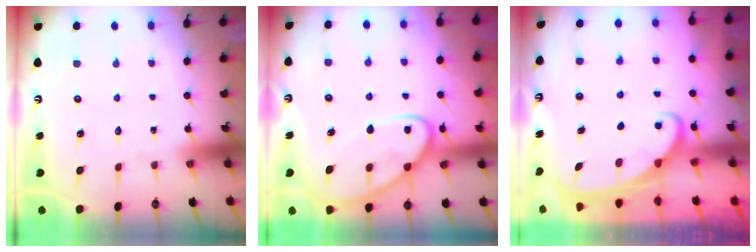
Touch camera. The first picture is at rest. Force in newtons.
{"total": 12.8, "press": 12.8, "slide": 1.2}
{"total": 2.3, "press": 2.3, "slide": 0.3}